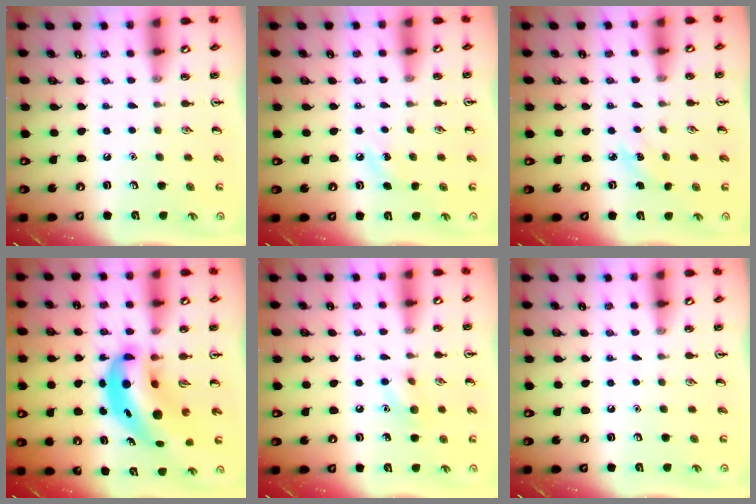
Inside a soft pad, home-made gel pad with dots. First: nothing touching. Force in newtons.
{"total": 4.2, "press": 3.9, "slide": 1.5}
{"total": 3.5, "press": 3.3, "slide": 1.2}
{"total": 11.1, "press": 10.7, "slide": 2.9}
{"total": 7.4, "press": 7.1, "slide": 2.2}
{"total": 0.0}